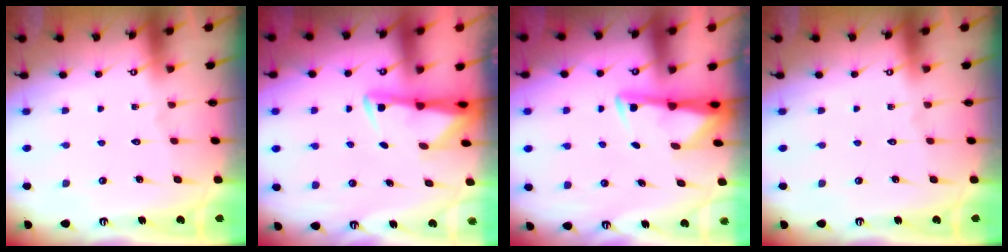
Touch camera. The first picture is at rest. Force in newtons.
{"total": 2.8, "press": 2.8, "slide": 0.4}
{"total": 3.0, "press": 3.0, "slide": 0.5}
{"total": 0.0}